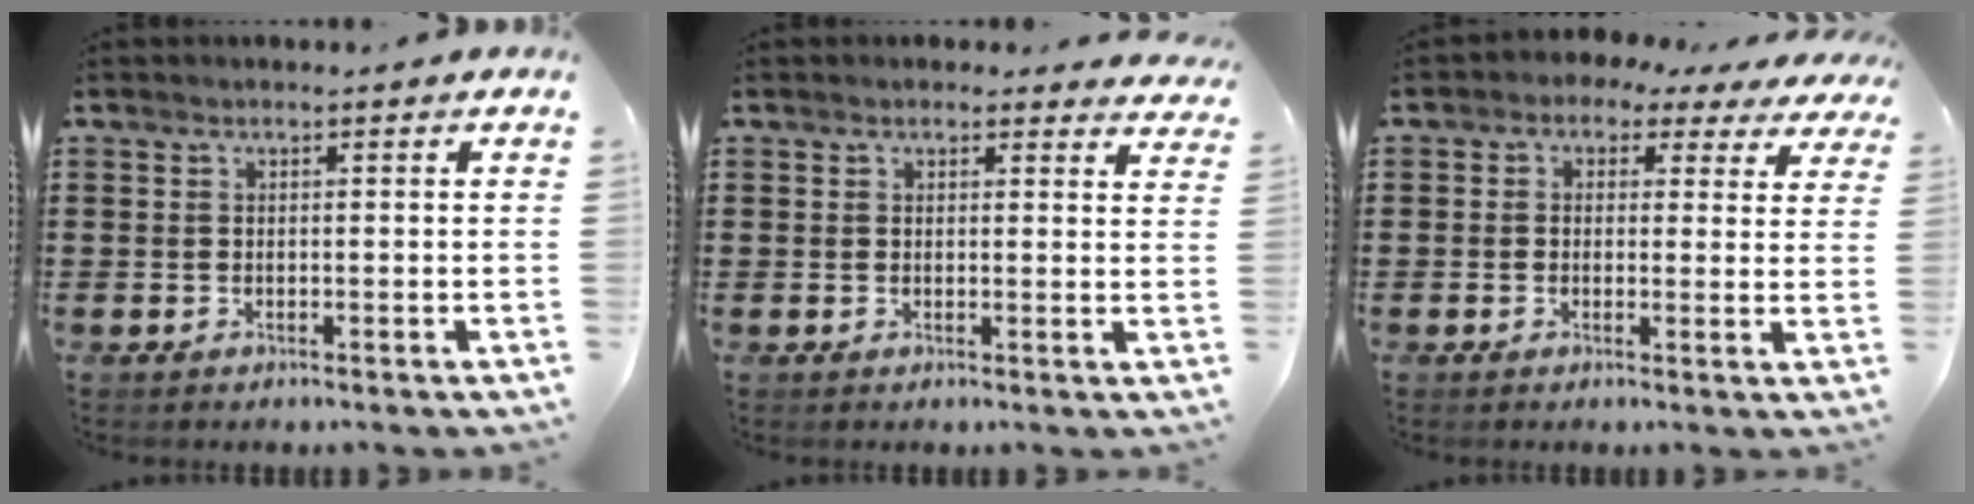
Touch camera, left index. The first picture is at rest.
{"total": 1.6, "force": [1.5, 0.5, 0.2], "torque": [0.000, 0.001, 0.028]}
{"total": 2.1, "force": [0.8, 1.8, 0.8], "torque": [-0.027, -0.002, 0.009]}